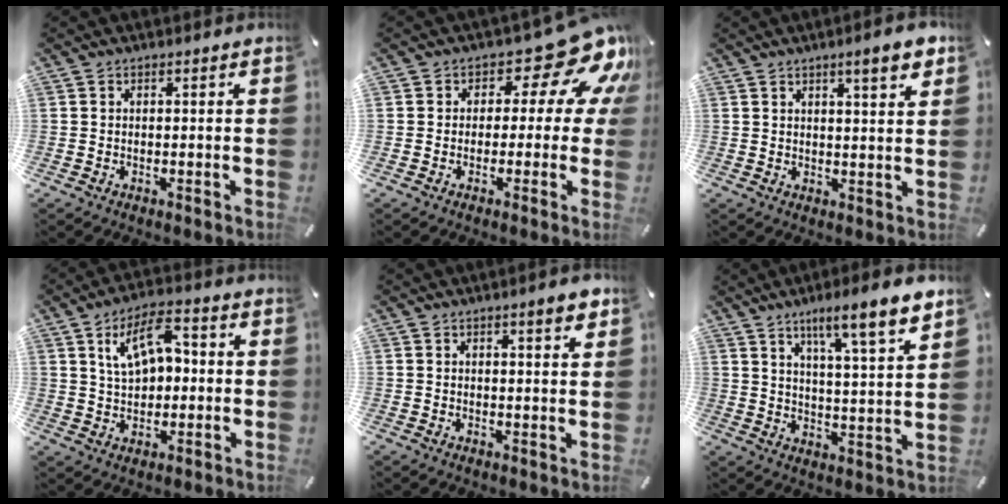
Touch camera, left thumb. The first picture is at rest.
{"total": 15.3, "force": [6.5, 8.0, 11.4], "torque": [-0.146, -0.039, 0.104]}
{"total": 6.2, "force": [3.9, 1.2, 4.6], "torque": [-0.064, -0.018, 0.061]}
{"total": 10.1, "force": [3.1, 6.4, 7.1], "torque": [-0.122, 0.011, 0.056]}
{"total": 3.9, "force": [2.4, 0.8, 3.0], "torque": [-0.047, -0.007, 0.037]}
{"total": 10.0, "force": [7.6, 1.0, 6.4], "torque": [-0.096, -0.053, 0.123]}